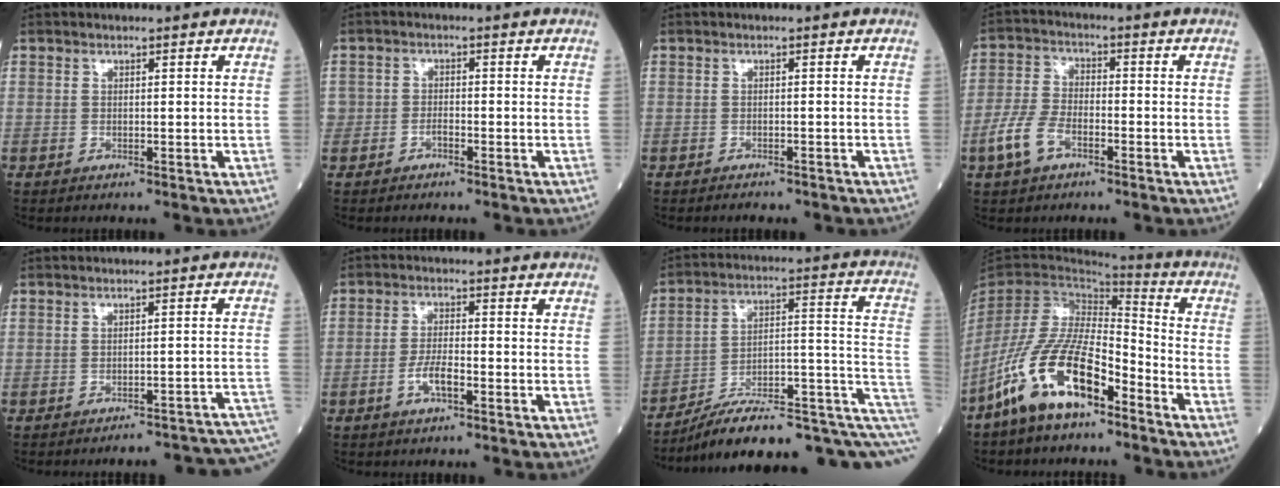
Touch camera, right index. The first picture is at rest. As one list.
[{"total": 1.8, "force": [-1.1, 1.3, 0.6], "torque": [-0.007, 0.007, -0.020]}, {"total": 2.7, "force": [-2.4, 0.8, 0.9], "torque": [-0.014, -0.004, -0.026]}, {"total": 6.7, "force": [-3.3, 3.6, 4.6], "torque": [-0.110, 0.007, -0.068]}, {"total": 14.5, "force": [-13.7, 1.1, 4.7], "torque": [0.005, 0.011, -0.151]}, {"total": 3.9, "force": [-1.8, 1.1, 3.2], "torque": [-0.056, 0.004, -0.036]}, {"total": 20.8, "force": [-11.6, 5.1, 16.4], "torque": [-0.172, 0.066, -0.170]}, {"total": 14.0, "force": [-8.9, 4.4, 9.8], "torque": [-0.207, -0.002, -0.172]}]